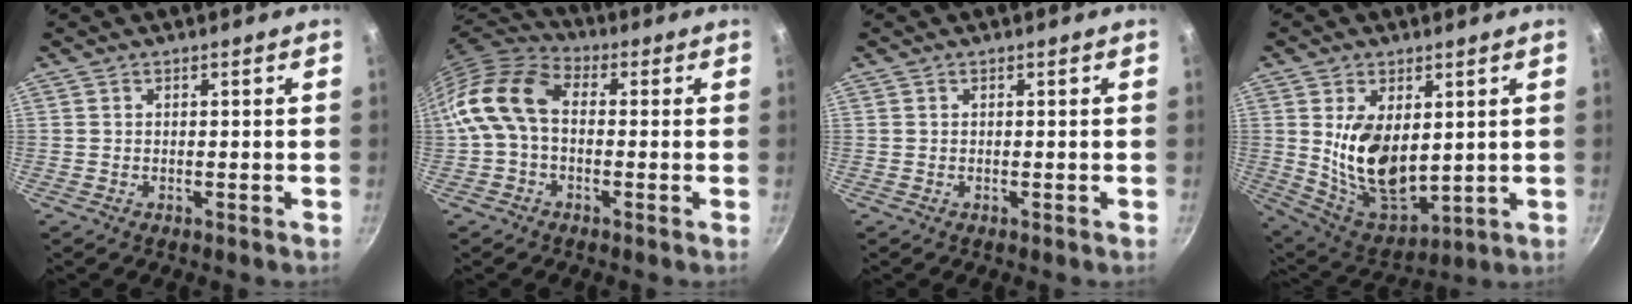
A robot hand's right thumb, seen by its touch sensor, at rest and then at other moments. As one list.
[{"total": 11.7, "force": [-0.1, 7.9, 8.6], "torque": [-0.154, 0.034, -0.023]}, {"total": 0.0}, {"total": 14.0, "force": [2.2, 8.2, 11.2], "torque": [-0.179, -0.035, 0.062]}]